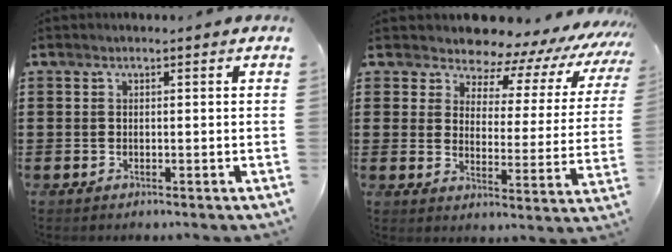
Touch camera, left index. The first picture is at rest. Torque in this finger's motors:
{"motor_torque": [2.14, 0.00, 0.38, 0.00]}